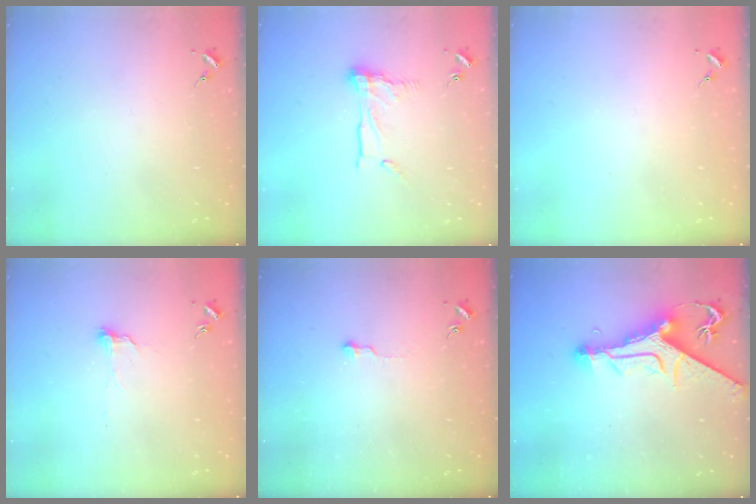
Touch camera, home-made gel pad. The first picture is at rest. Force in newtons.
{"total": 11.1, "press": 11.0, "slide": 0.9}
{"total": 0.0}
{"total": 6.3, "press": 6.3, "slide": 0.5}
{"total": 4.1, "press": 4.0, "slide": 0.4}
{"total": 13.9, "press": 13.8, "slide": 1.9}